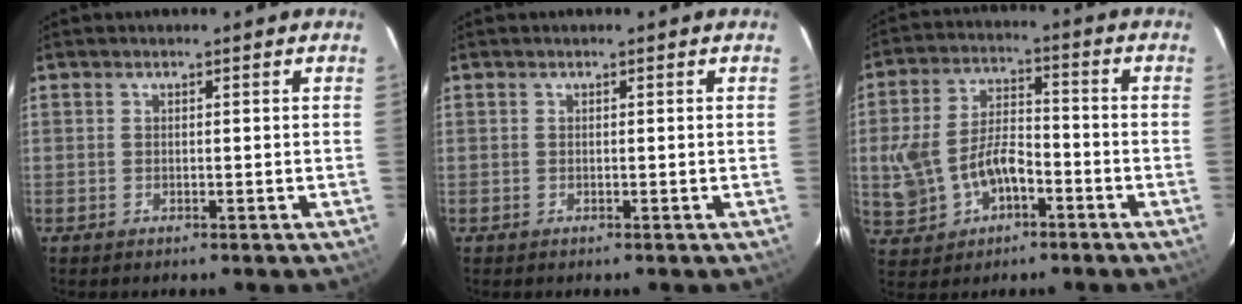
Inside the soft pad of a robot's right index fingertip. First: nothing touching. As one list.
[{"total": 0.0}, {"total": 11.7, "force": [-3.6, 7.3, 8.4], "torque": [-0.188, 0.016, -0.048]}]